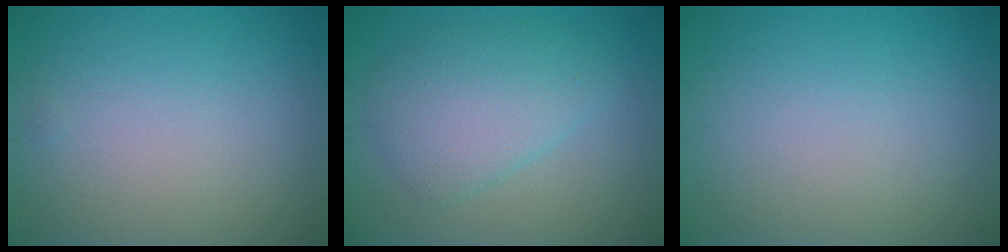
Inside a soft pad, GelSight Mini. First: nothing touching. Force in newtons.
{"total": 4.7, "press": 4.7, "slide": 0.3}
{"total": 0.0}